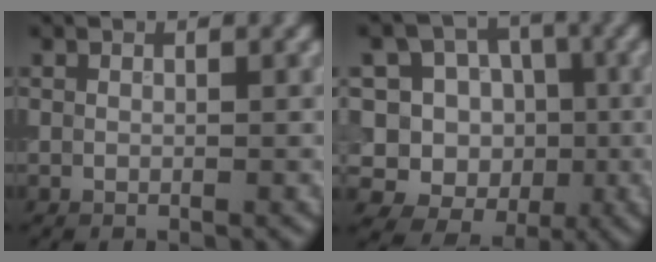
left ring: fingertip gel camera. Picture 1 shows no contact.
{"total": 12.6, "force": [0.3, 11.9, 3.9], "torque": [-0.112, 0.051, -0.012]}